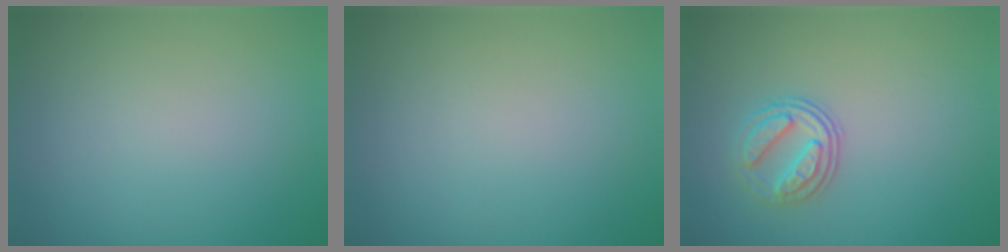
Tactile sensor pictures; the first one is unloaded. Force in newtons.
{"total": 0.0}
{"total": 2.8, "press": 2.6, "slide": 1.2}